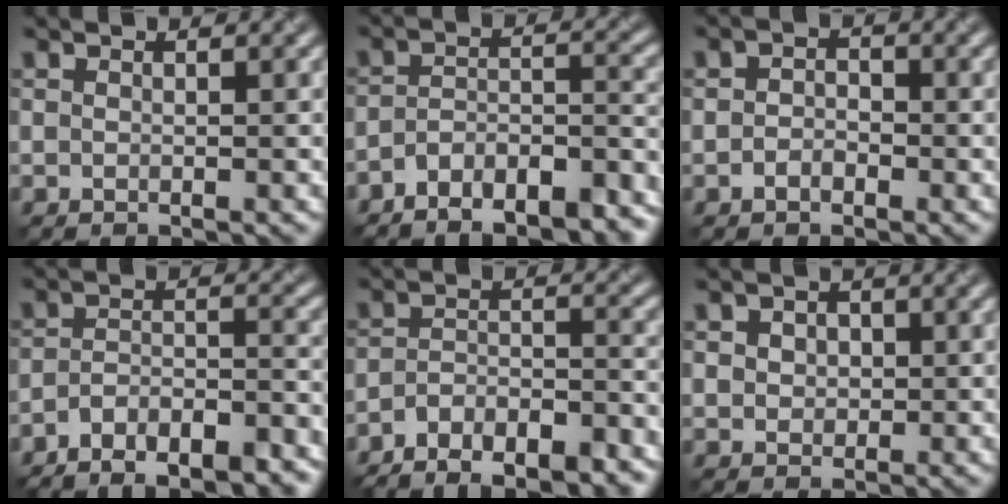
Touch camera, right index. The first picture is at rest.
{"total": 8.9, "force": [-7.2, 3.0, 4.4], "torque": [-0.074, 0.005, -0.113]}
{"total": 1.0, "force": [-0.4, 0.8, 0.5], "torque": [-0.012, 0.011, -0.013]}
{"total": 8.1, "force": [-6.3, 2.7, 4.2], "torque": [-0.071, 0.003, -0.104]}
{"total": 8.8, "force": [-7.1, 3.2, 4.1], "torque": [-0.068, -0.004, -0.111]}
{"total": 2.4, "force": [1.1, 1.9, 0.8], "torque": [-0.004, 0.025, -0.003]}